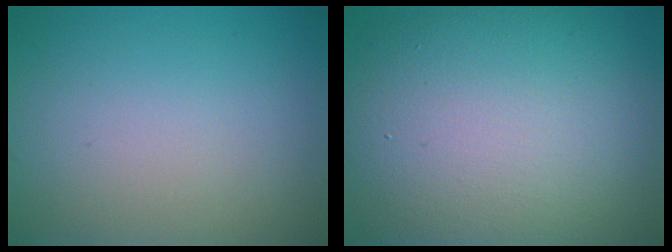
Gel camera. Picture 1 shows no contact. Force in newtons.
{"total": 14.7, "press": 14.7, "slide": 0.6}